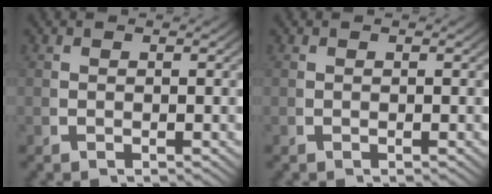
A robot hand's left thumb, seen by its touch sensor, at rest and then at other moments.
{"total": 0.0}